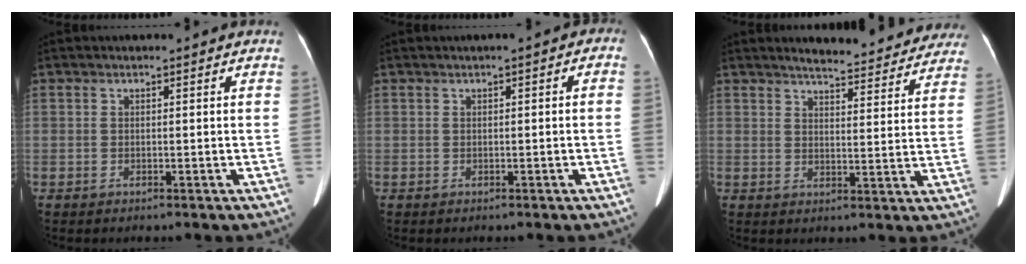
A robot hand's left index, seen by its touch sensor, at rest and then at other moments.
{"total": 1.4, "force": [0.2, 0.5, 1.3], "torque": [-0.007, 0.012, 0.001]}
{"total": 16.2, "force": [15.0, 3.1, 5.4], "torque": [-0.045, -0.015, 0.170]}